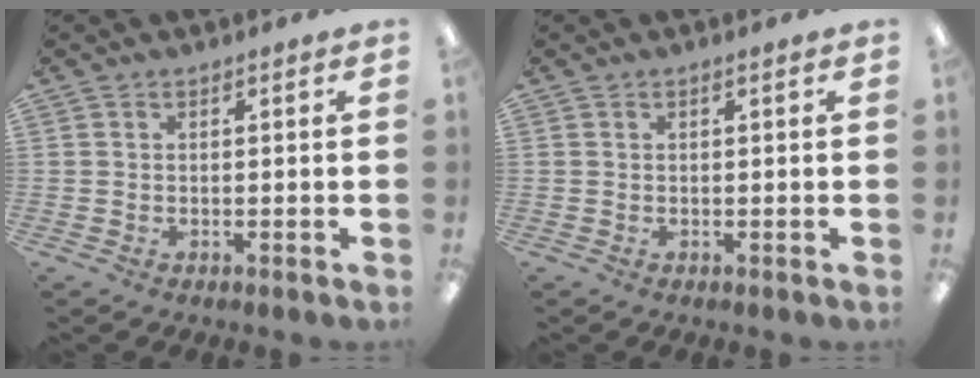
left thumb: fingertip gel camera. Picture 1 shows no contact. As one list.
[{"total": 0.6, "force": [0.4, 0.0, 0.5], "torque": [-0.008, 0.001, 0.006]}]